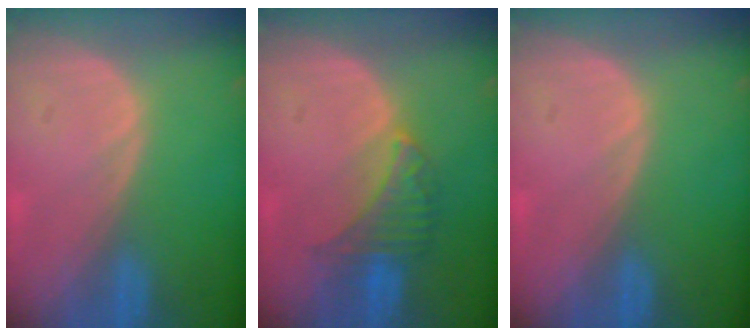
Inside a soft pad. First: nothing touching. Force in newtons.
{"total": 5.1, "press": 5.1, "slide": 0.5}
{"total": 0.0}